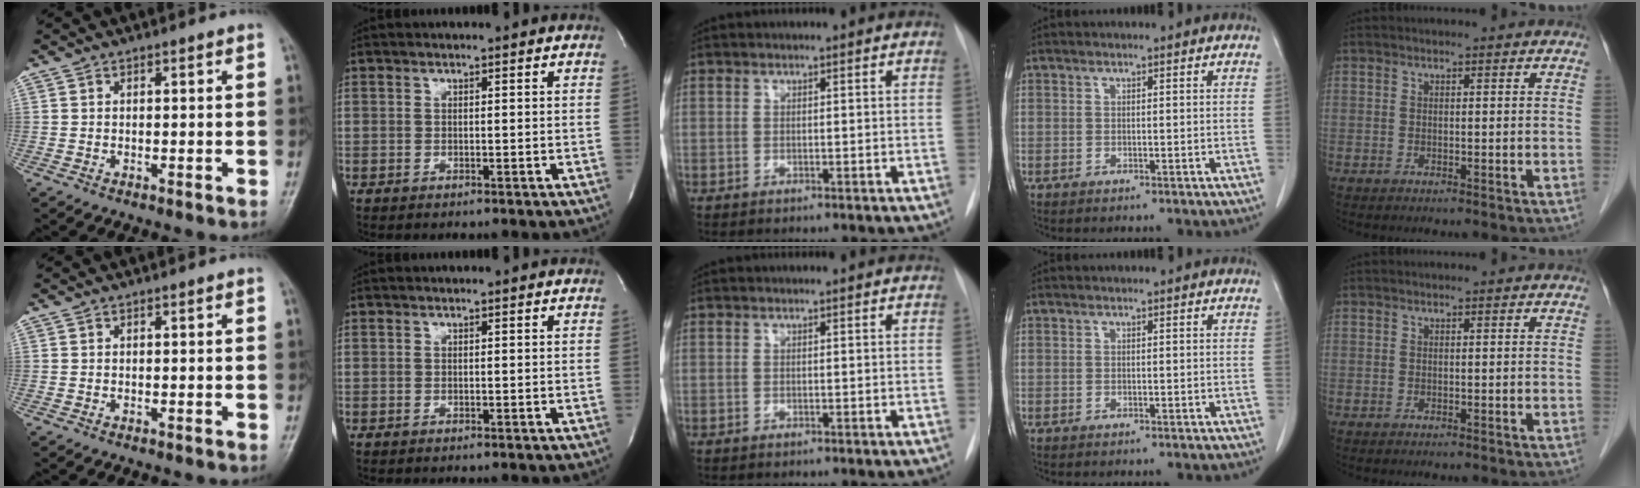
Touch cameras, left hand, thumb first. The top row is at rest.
{}